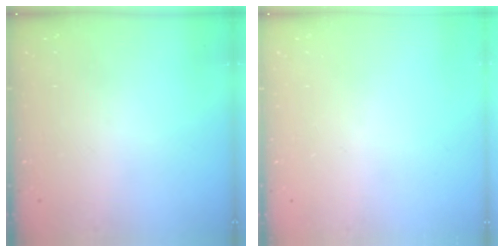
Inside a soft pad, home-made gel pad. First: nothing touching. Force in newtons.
{"total": 0.0}